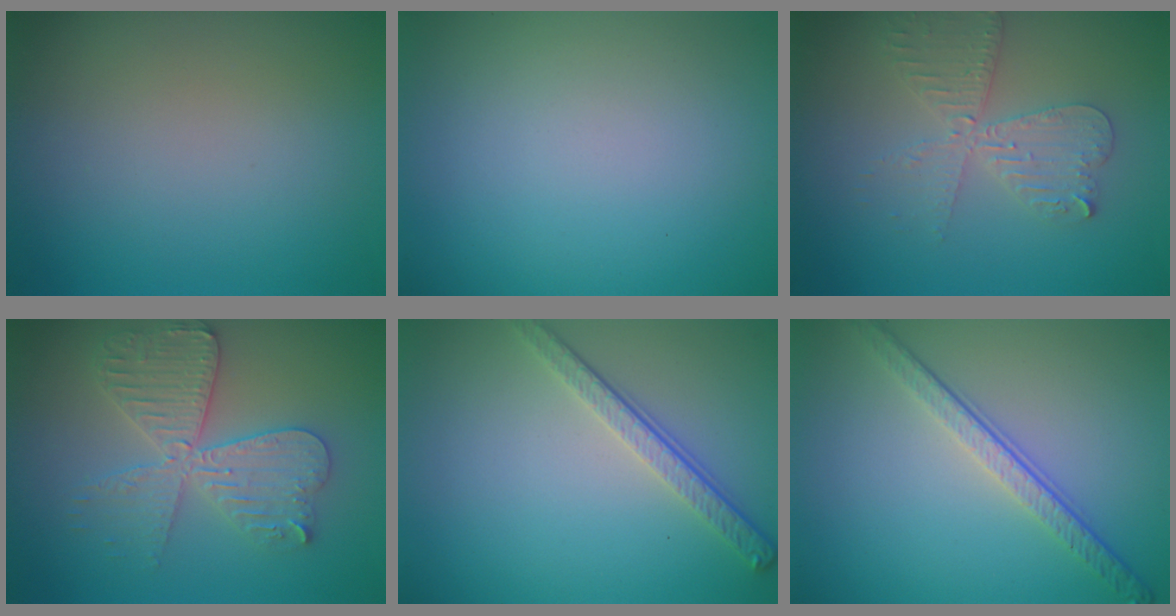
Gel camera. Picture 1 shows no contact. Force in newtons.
{"total": 0.0}
{"total": 4.1, "press": 3.5, "slide": 2.0}
{"total": 5.7, "press": 5.6, "slide": 0.8}
{"total": 3.2, "press": 2.5, "slide": 2.1}
{"total": 4.0, "press": 2.8, "slide": 2.8}